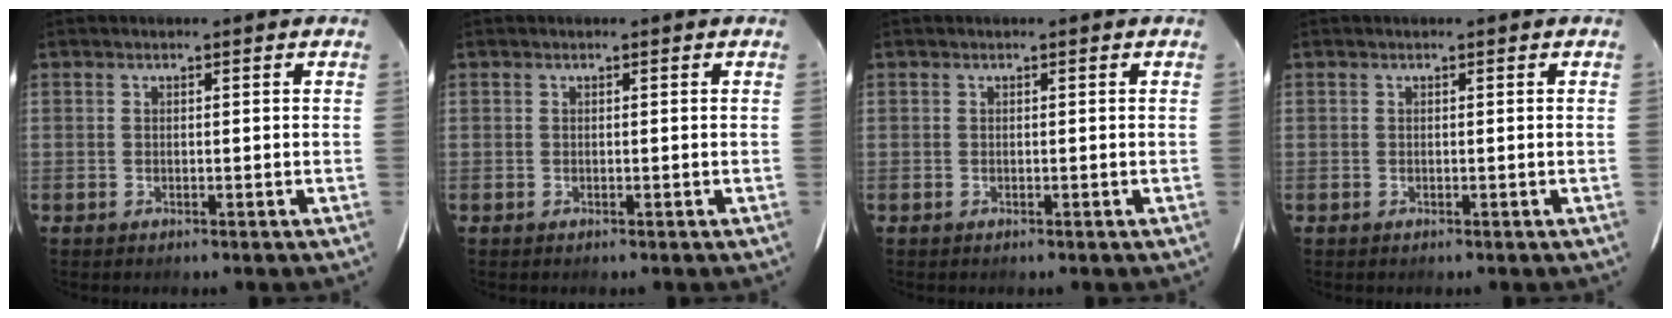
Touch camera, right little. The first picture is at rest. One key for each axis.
{"total": 0.0}
{"total": 0.0}
{"total": 0.0}